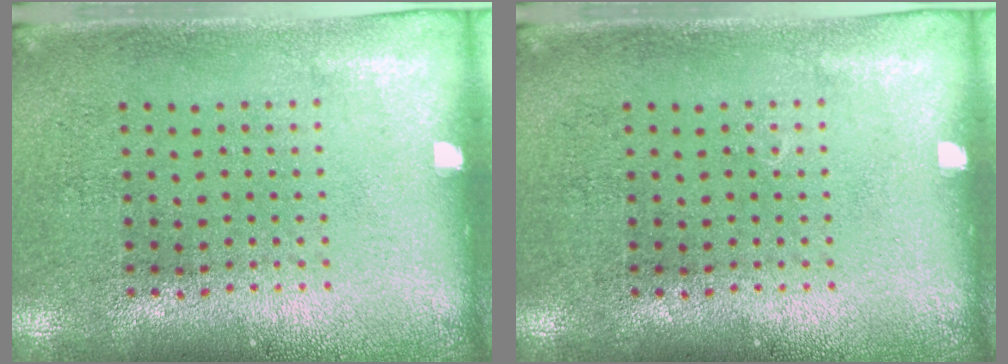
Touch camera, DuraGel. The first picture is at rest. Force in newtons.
{"total": 0.0}